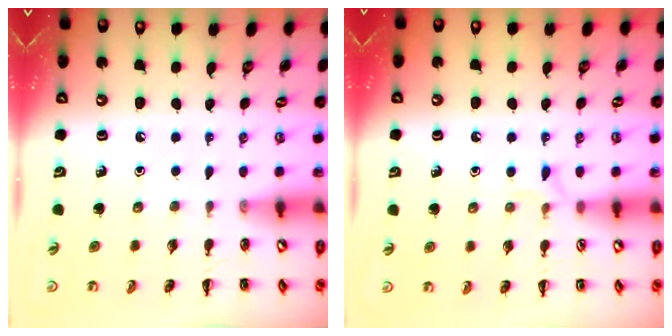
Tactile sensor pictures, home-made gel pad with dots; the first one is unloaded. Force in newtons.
{"total": 5.6, "press": 5.3, "slide": 1.8}